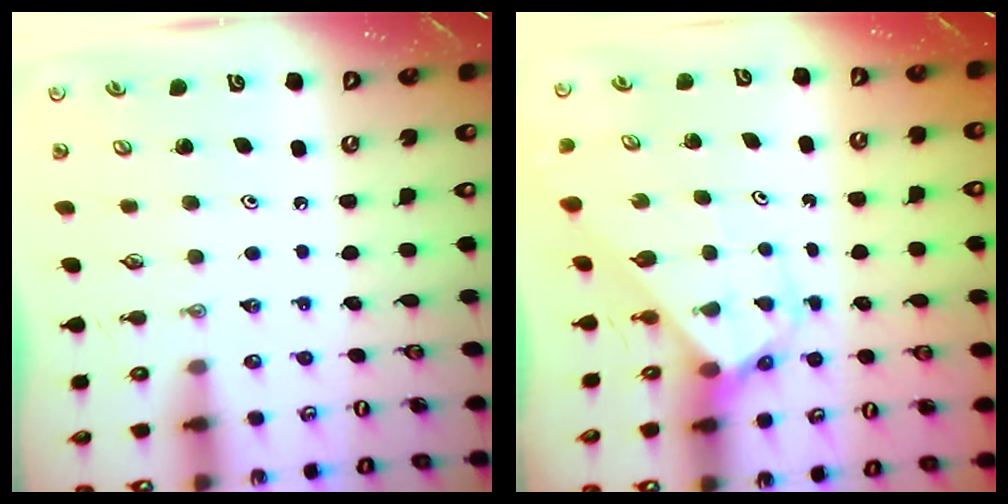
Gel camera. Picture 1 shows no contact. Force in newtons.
{"total": 2.8, "press": 2.8, "slide": 0.1}